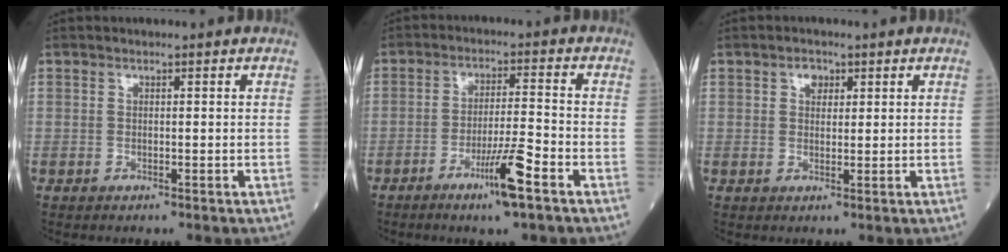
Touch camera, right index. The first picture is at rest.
{"total": 7.0, "force": [-4.0, -0.4, 5.8], "torque": [-0.102, -0.009, -0.073]}
{"total": 2.1, "force": [1.1, 1.5, 1.1], "torque": [-0.016, 0.004, 0.016]}